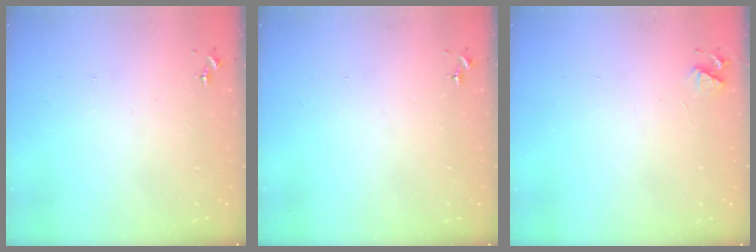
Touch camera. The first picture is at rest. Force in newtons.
{"total": 0.0}
{"total": 4.2, "press": 4.2, "slide": 0.5}